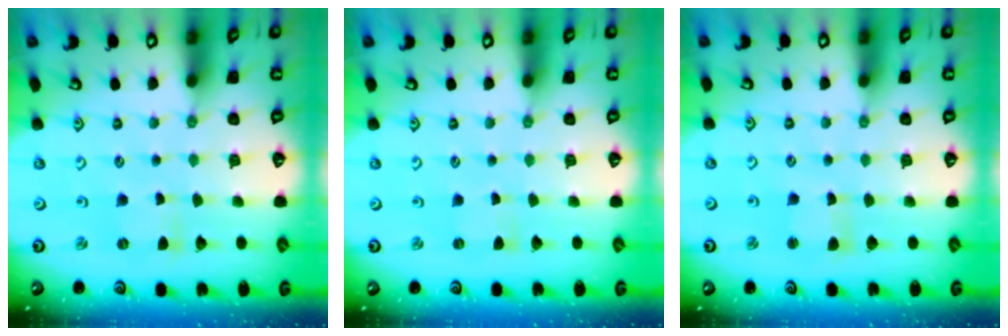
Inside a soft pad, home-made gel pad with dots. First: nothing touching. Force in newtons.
{"total": 0.0}
{"total": 1.6, "press": 1.6, "slide": 0.4}